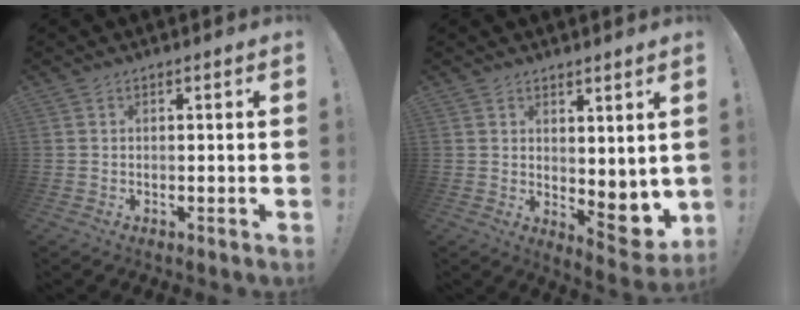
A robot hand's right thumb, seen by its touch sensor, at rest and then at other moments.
{"total": 5.7, "force": [2.4, 3.3, 4.0], "torque": [-0.036, -0.038, 0.053]}